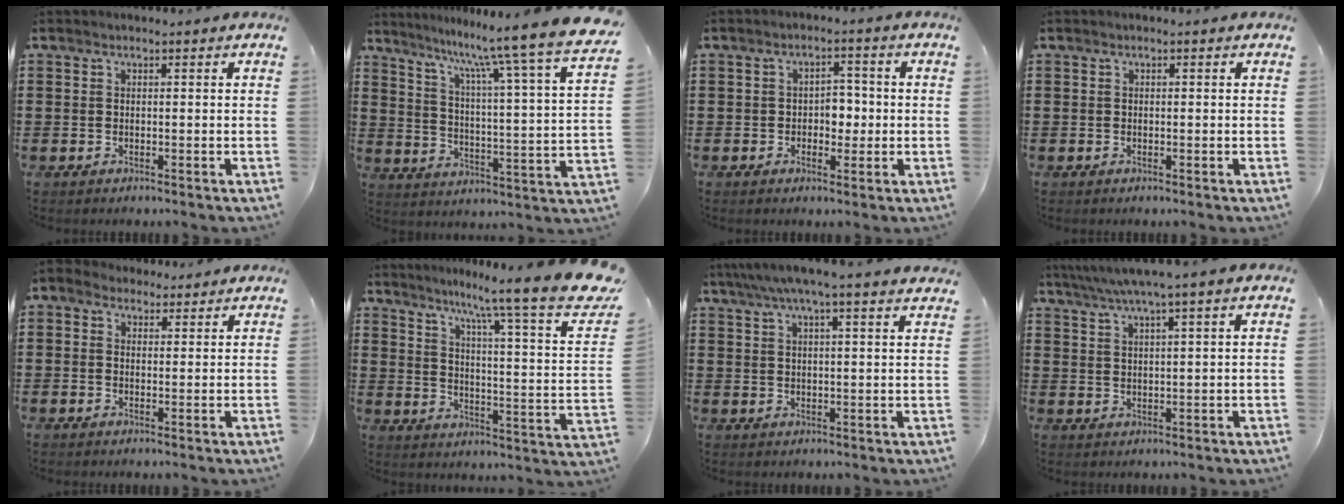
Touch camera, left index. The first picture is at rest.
{"total": 9.6, "force": [8.1, -2.1, 4.6], "torque": [-0.106, -0.076, 0.119]}
{"total": 3.6, "force": [-0.5, 2.4, 2.7], "torque": [-0.040, 0.002, -0.018]}
{"total": 0.0}
{"total": 1.7, "force": [1.1, 1.3, 0.3], "torque": [-0.012, 0.009, 0.019]}
{"total": 11.0, "force": [8.6, -0.7, 6.7], "torque": [-0.134, -0.071, 0.131]}
{"total": 4.9, "force": [4.0, -0.2, 2.8], "torque": [-0.066, -0.008, 0.069]}
{"total": 4.2, "force": [2.9, -0.3, 3.0], "torque": [-0.065, -0.008, 0.047]}